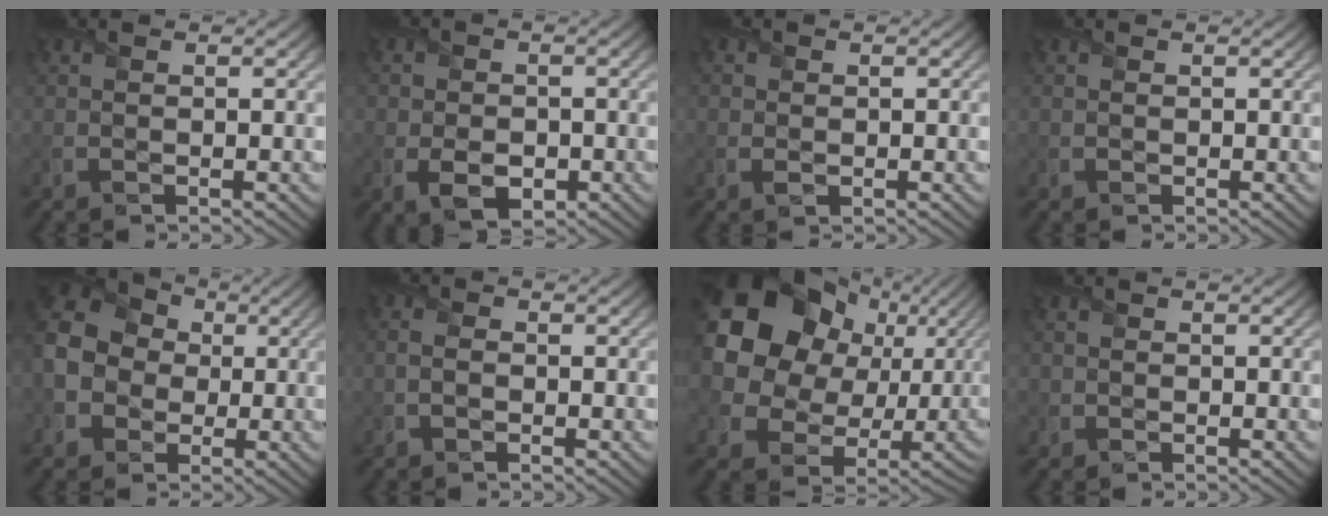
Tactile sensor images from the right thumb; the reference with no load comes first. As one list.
[{"total": 4.4, "force": [-1.3, 3.0, 2.9], "torque": [-0.060, -0.017, -0.021]}, {"total": 0.9, "force": [0.0, 0.6, 0.6], "torque": [-0.015, 0.000, 0.000]}, {"total": 0.7, "force": [0.2, 0.7, 0.0], "torque": [0.002, -0.004, 0.000]}, {"total": 13.8, "force": [-1.1, 12.2, 6.2], "torque": [-0.192, -0.002, -0.053]}, {"total": 1.8, "force": [-0.6, 1.2, 1.2], "torque": [-0.027, 0.004, -0.016]}, {"total": 21.2, "force": [6.1, 17.6, 10.1], "torque": [-0.231, 0.033, 0.099]}, {"total": 0.6, "force": [-0.3, 0.6, -0.1], "torque": [0.010, 0.002, -0.009]}]